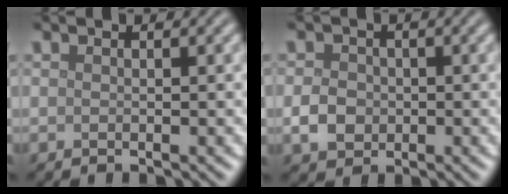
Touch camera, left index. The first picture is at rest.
{"total": 2.6, "force": [-0.4, 2.2, 1.3], "torque": [-0.025, -0.001, -0.013]}